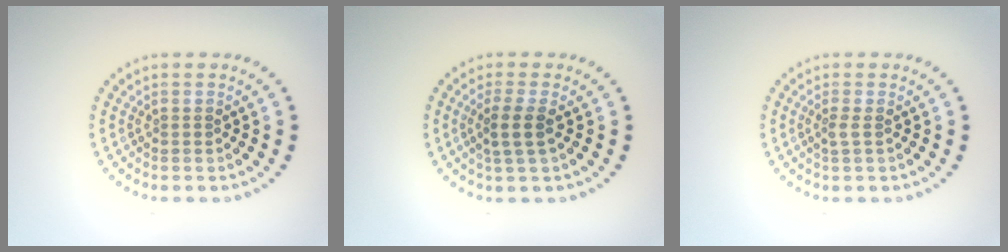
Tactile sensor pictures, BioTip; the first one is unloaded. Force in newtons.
{"total": 2.2, "press": 1.9, "slide": 1.3}
{"total": 1.0, "press": 0.7, "slide": 0.7}